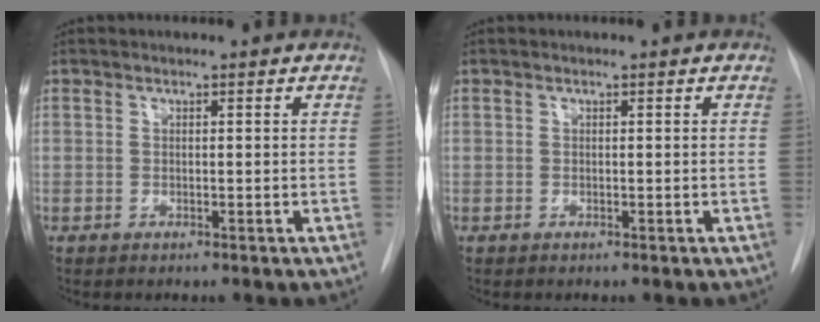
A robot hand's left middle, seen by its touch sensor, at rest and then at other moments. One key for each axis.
{"total": 0.0}